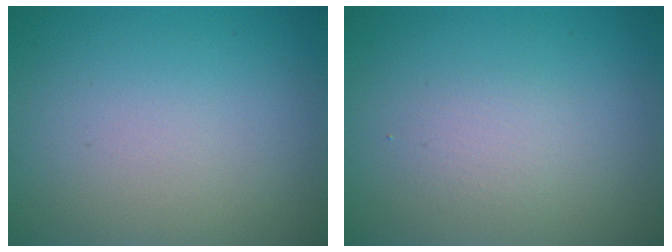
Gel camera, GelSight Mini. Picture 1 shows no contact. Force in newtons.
{"total": 1.4, "press": 1.4, "slide": 0.1}